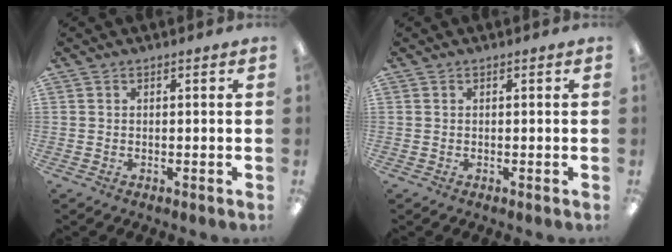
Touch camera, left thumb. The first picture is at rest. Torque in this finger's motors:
{"motor_torque": [0.00, 0.00, -0.12, 0.14, 0.00]}